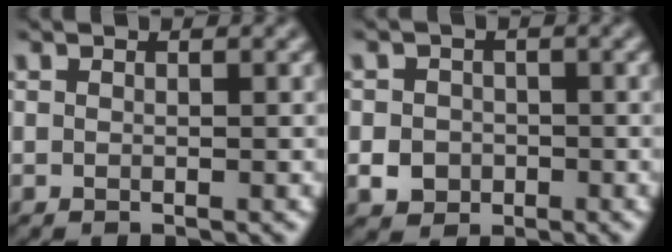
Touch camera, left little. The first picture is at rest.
{"total": 2.8, "force": [-0.7, 2.5, 0.9], "torque": [-0.003, -0.004, -0.020]}